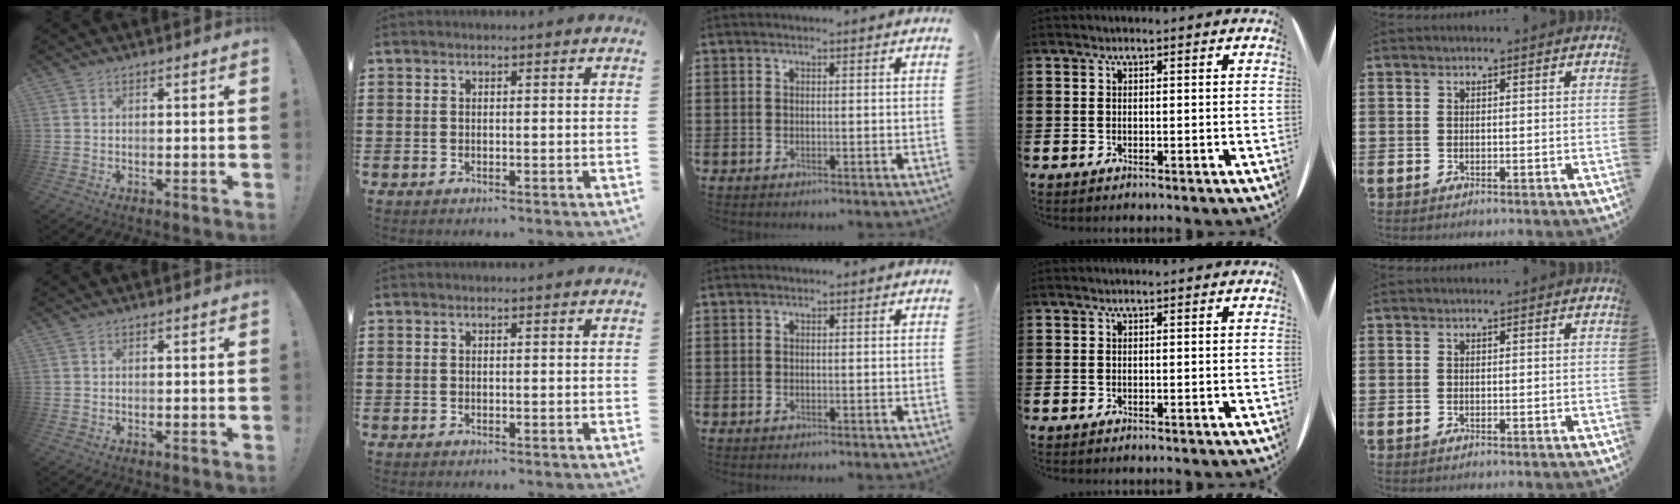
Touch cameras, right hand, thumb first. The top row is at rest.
{}